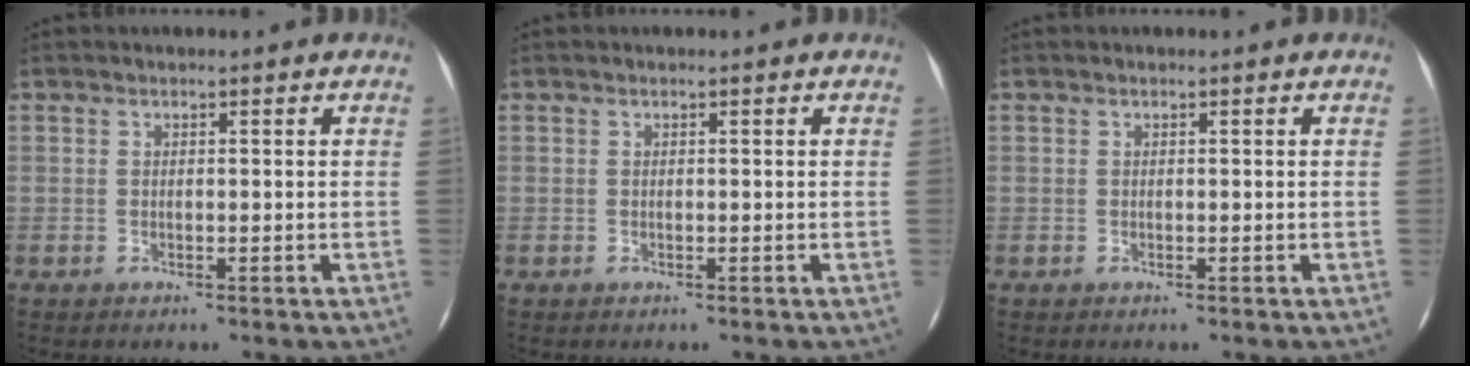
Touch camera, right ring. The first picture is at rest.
{"total": 0.0}
{"total": 0.0}